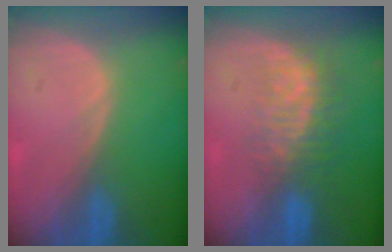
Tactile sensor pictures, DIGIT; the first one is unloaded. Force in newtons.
{"total": 7.9, "press": 6.9, "slide": 4.0}